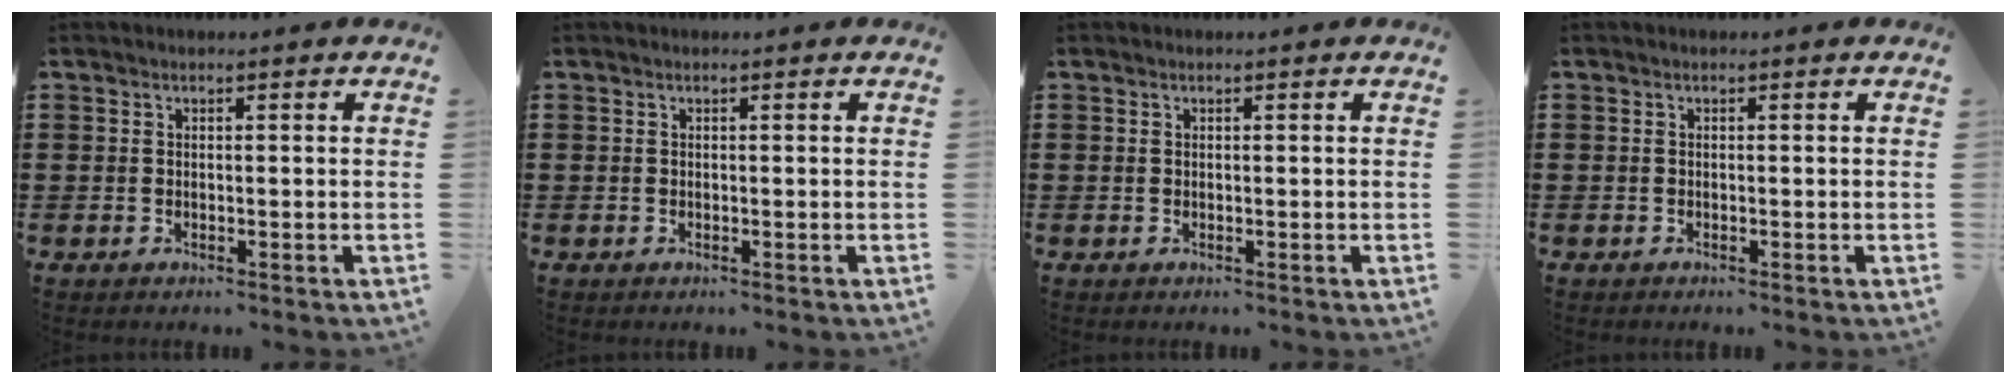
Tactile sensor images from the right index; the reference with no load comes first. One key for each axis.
{"total": 0.0}
{"total": 0.0}
{"total": 0.0}